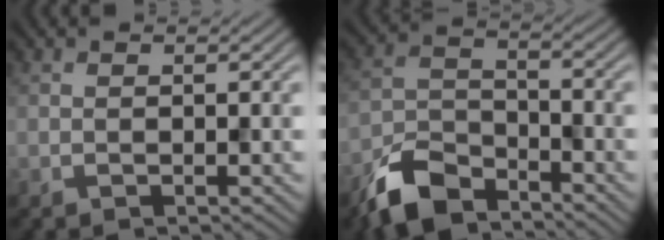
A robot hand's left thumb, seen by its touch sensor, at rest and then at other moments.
{"total": 7.9, "force": [-6.3, 3.2, 3.6], "torque": [-0.077, -0.008, -0.143]}